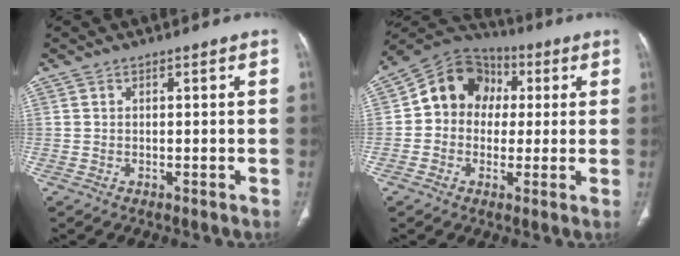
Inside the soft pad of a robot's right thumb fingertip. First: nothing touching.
{"total": 12.3, "force": [1.4, 10.6, 6.2], "torque": [-0.070, 0.026, 0.008]}